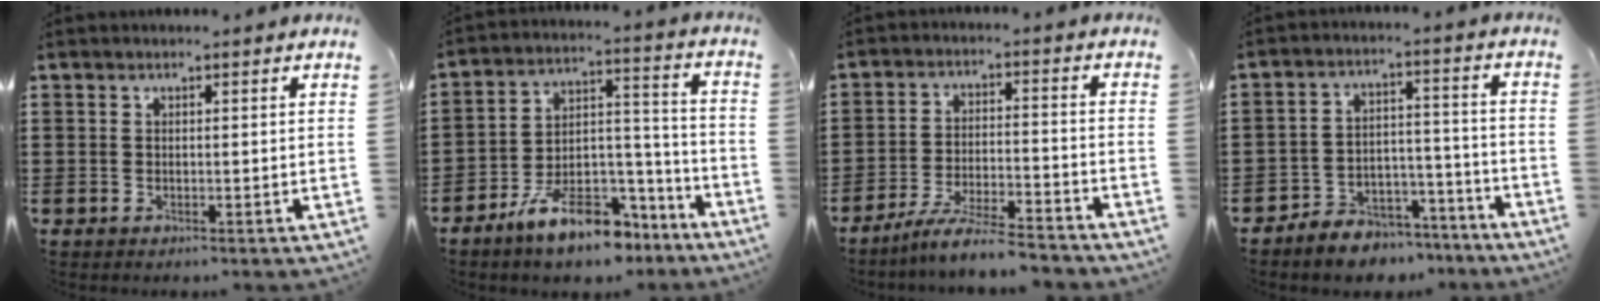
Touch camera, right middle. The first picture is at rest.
{"total": 11.1, "force": [-8.7, 4.1, 5.5], "torque": [-0.090, 0.045, -0.160]}
{"total": 6.6, "force": [-6.1, 0.1, 2.6], "torque": [-0.059, -0.009, -0.119]}
{"total": 5.8, "force": [-5.5, 1.8, 0.3], "torque": [-0.004, 0.020, -0.110]}